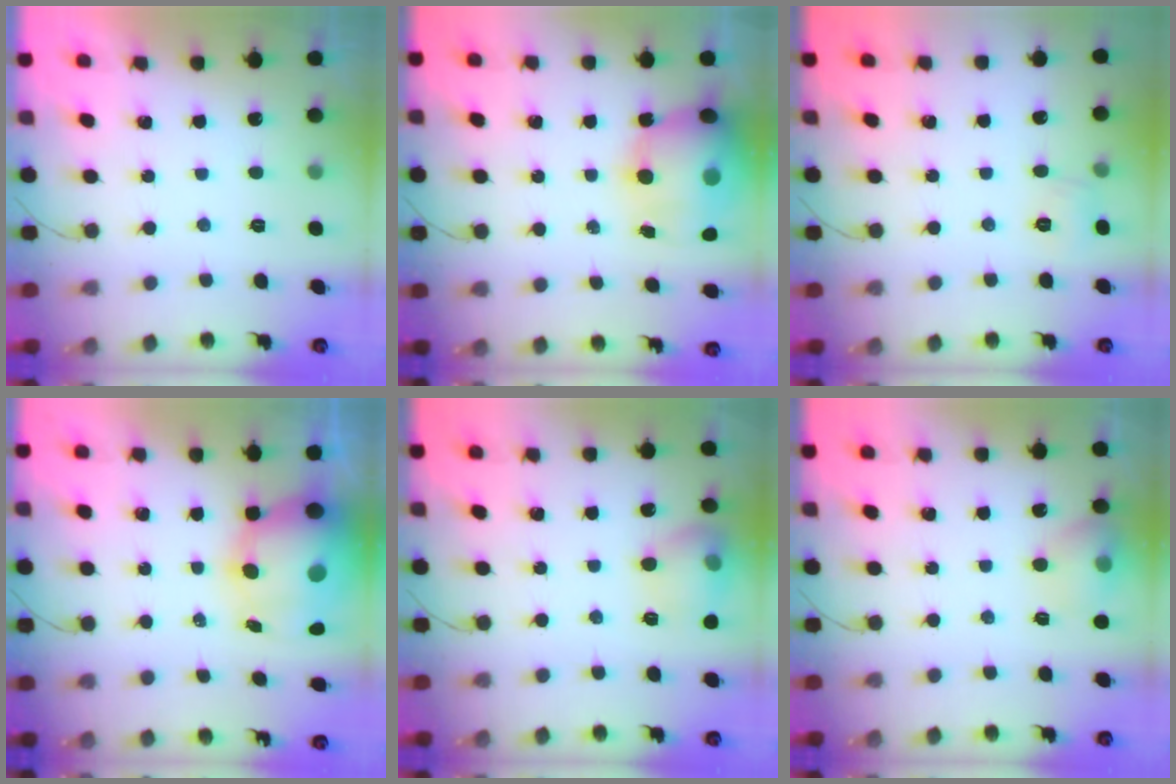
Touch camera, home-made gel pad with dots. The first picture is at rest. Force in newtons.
{"total": 16.0, "press": 15.5, "slide": 3.9}
{"total": 5.3, "press": 5.1, "slide": 1.5}
{"total": 13.3, "press": 12.9, "slide": 3.4}
{"total": 11.2, "press": 11.2, "slide": 0.8}
{"total": 9.8, "press": 9.7, "slide": 1.5}